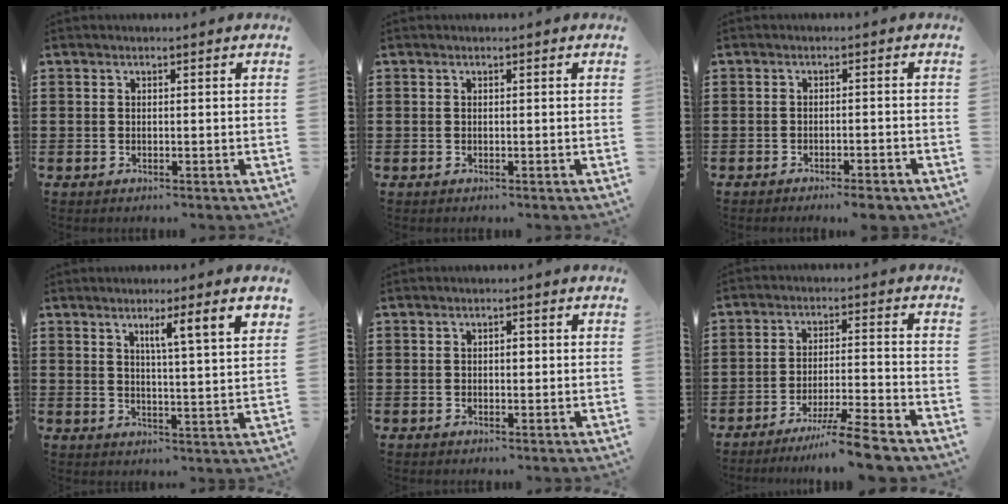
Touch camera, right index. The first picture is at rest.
{"total": 0.0}
{"total": 2.2, "force": [-2.1, 0.1, 0.6], "torque": [-0.013, 0.000, -0.042]}
{"total": 5.7, "force": [3.2, -0.2, 4.7], "torque": [-0.082, -0.007, 0.046]}
{"total": 1.0, "force": [0.0, 0.5, 0.8], "torque": [-0.016, 0.003, -0.001]}
{"total": 7.3, "force": [-6.2, -0.6, 3.8], "torque": [-0.063, -0.008, -0.118]}